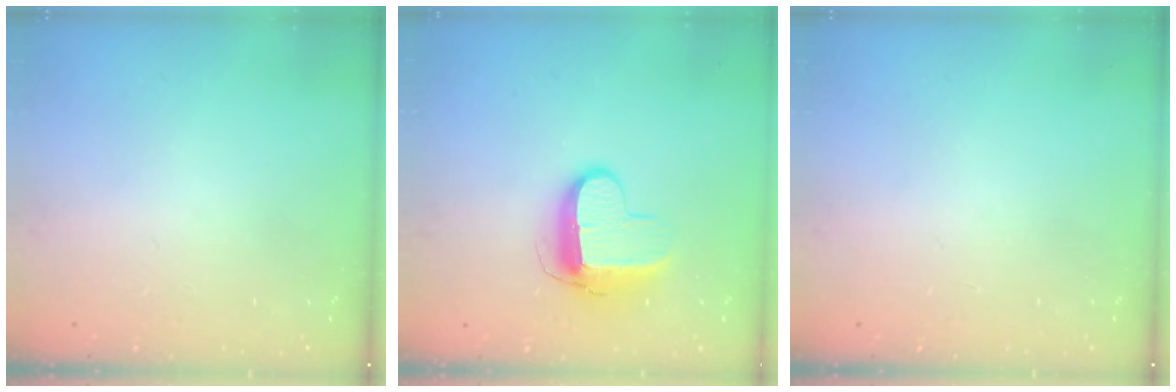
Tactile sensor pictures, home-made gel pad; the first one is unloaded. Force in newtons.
{"total": 10.8, "press": 10.8, "slide": 0.9}
{"total": 0.0}